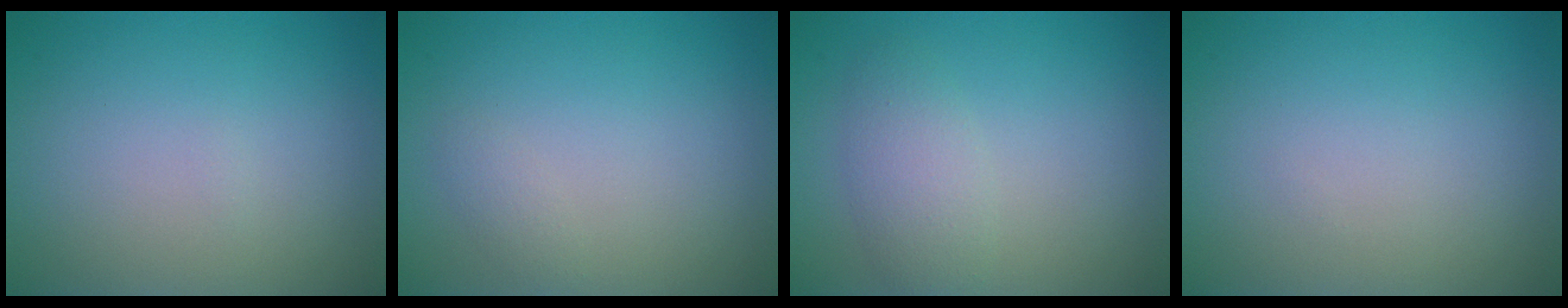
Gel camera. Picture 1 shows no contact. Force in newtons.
{"total": 0.8, "press": 0.8, "slide": 0.0}
{"total": 2.7, "press": 2.7, "slide": 0.0}
{"total": 0.0}